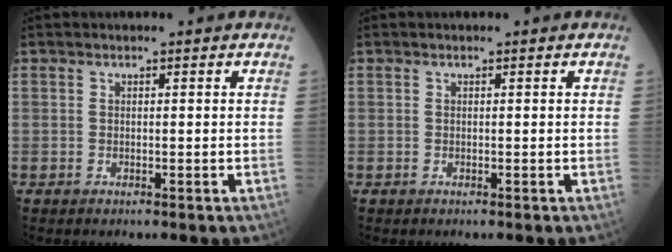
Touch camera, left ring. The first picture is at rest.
{"total": 0.0}